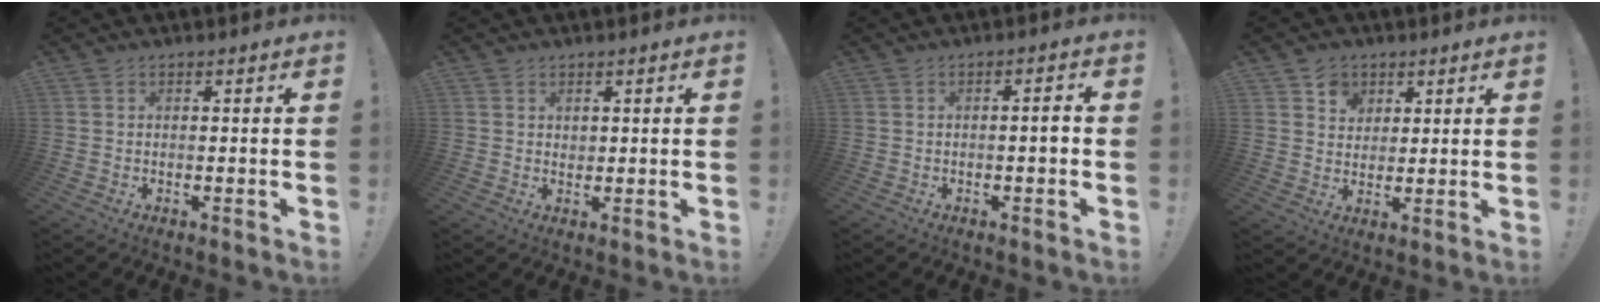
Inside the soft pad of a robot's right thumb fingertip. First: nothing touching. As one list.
[{"total": 1.4, "force": [0.9, 1.0, 0.3], "torque": [0.001, -0.005, 0.015]}, {"total": 2.7, "force": [-0.9, 0.1, 2.5], "torque": [-0.051, 0.008, -0.017]}, {"total": 6.3, "force": [3.3, 5.3, 0.9], "torque": [-0.009, -0.022, 0.061]}]